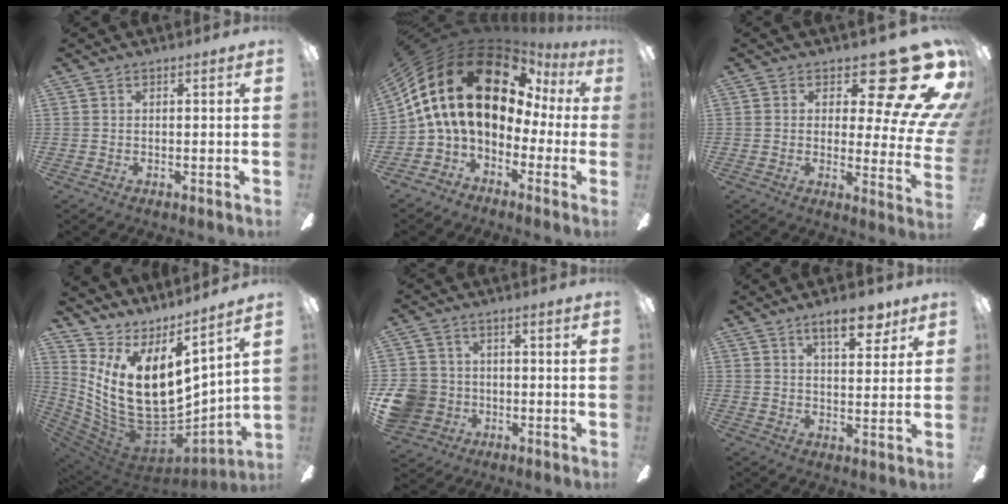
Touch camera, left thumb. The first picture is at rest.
{"total": 23.4, "force": [7.9, 14.2, 16.8], "torque": [-0.338, -0.040, 0.147]}
{"total": 21.3, "force": [11.3, 7.9, 16.3], "torque": [-0.200, -0.082, 0.187]}
{"total": 19.5, "force": [2.2, 9.9, 16.6], "torque": [-0.360, -0.044, 0.054]}
{"total": 10.6, "force": [-2.9, 9.5, 3.7], "torque": [-0.097, 0.027, -0.050]}
{"total": 8.9, "force": [5.7, 3.4, 5.9], "torque": [-0.072, -0.025, 0.092]}